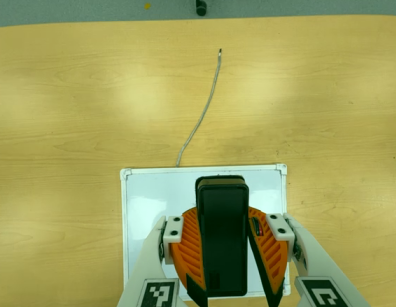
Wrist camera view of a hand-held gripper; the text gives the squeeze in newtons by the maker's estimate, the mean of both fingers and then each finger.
{"total": 7.8, "left": 7.7, "right": 8.0}